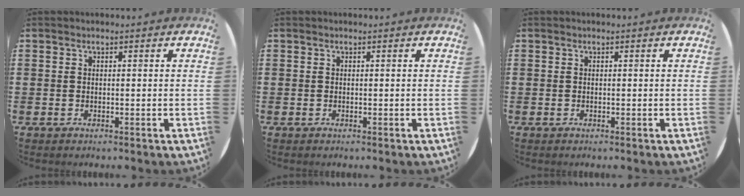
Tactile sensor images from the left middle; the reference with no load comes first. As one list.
[{"total": 0.0}, {"total": 0.0}]